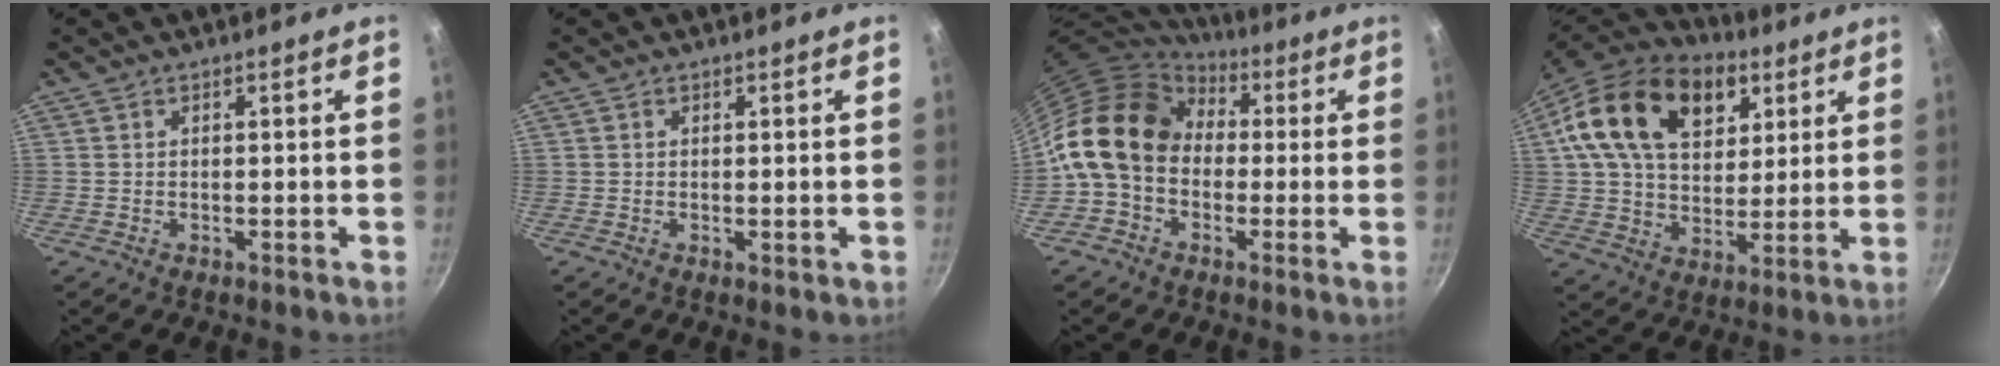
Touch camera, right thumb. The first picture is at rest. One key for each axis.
{"total": 0.7, "fx": 0.1, "fy": 0.3, "fz": 0.6, "tx": -0.010, "ty": -0.001, "tz": 0.001}
{"total": 16.6, "fx": 1.5, "fy": 13.0, "fz": 10.2, "tx": -0.168, "ty": 0.037, "tz": 0.007}
{"total": 22.4, "fx": 10.1, "fy": 14.1, "fz": 14.1, "tx": -0.214, "ty": -0.016, "tz": 0.170}